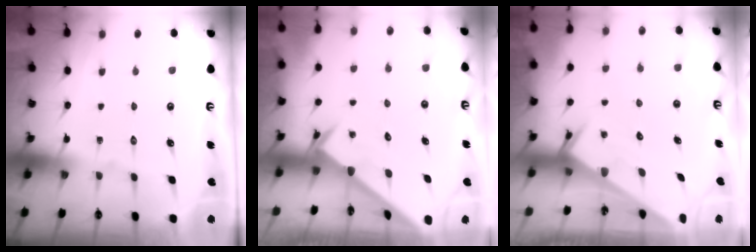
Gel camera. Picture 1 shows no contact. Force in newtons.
{"total": 2.6, "press": 2.6, "slide": 0.2}
{"total": 3.0, "press": 3.0, "slide": 0.3}